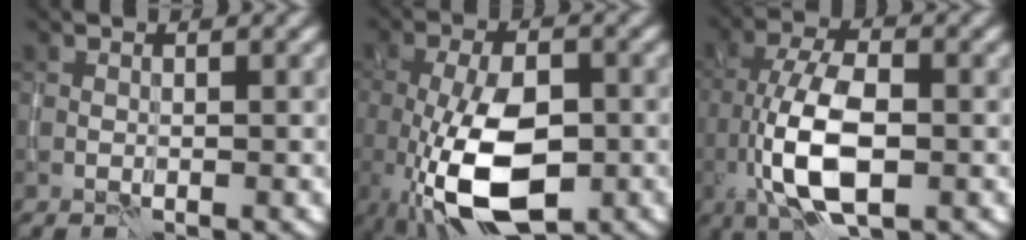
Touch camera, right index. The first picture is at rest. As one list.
[{"total": 9.8, "force": [-3.4, 4.3, 8.1], "torque": [-0.165, -0.008, -0.061]}, {"total": 8.6, "force": [-2.3, 3.8, 7.3], "torque": [-0.153, 0.001, -0.045]}]